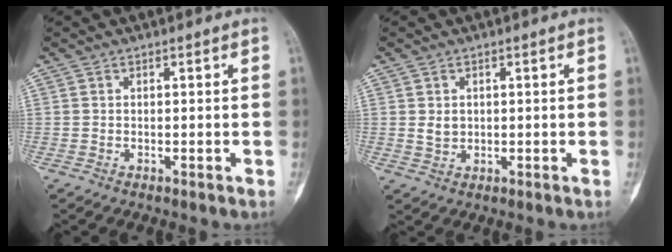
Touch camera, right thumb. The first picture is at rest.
{"total": 1.9, "force": [0.6, 1.8, -0.5], "torque": [0.010, 0.001, 0.015]}